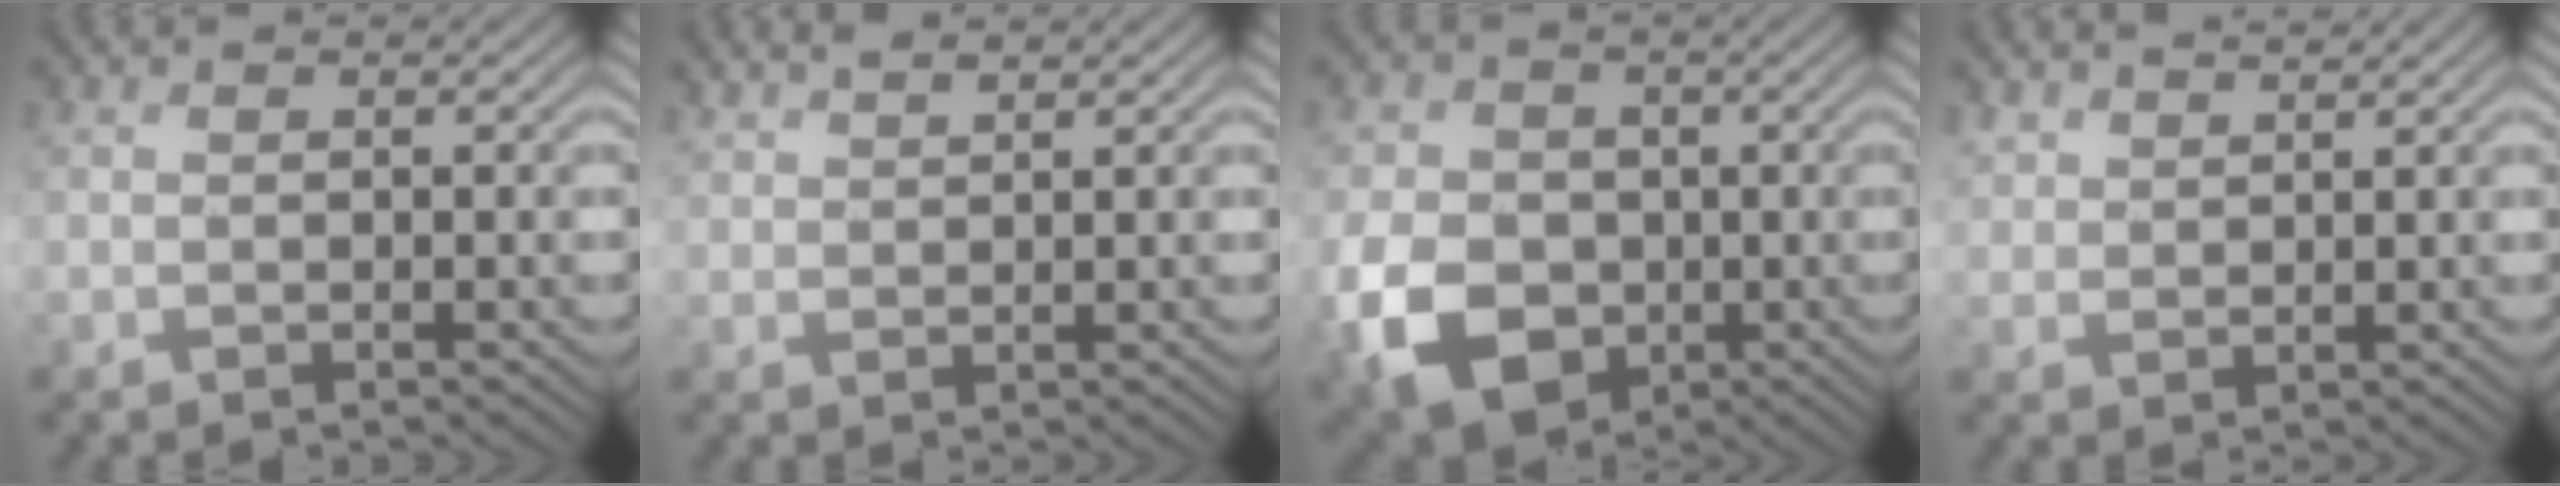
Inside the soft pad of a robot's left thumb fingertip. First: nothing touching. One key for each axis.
{"total": 2.4, "fx": 2.1, "fy": 0.4, "fz": 1.0, "tx": -0.025, "ty": 0.005, "tz": 0.048}
{"total": 11.5, "fx": -3.1, "fy": 9.1, "fz": 6.3, "tx": -0.169, "ty": -0.031, "tz": -0.066}
{"total": 3.6, "fx": 3.3, "fy": 1.0, "fz": 1.1, "tx": -0.028, "ty": 0.006, "tz": 0.069}